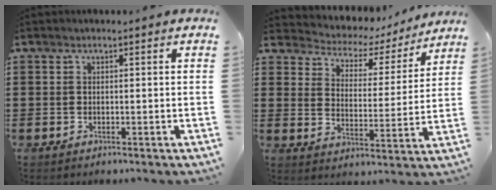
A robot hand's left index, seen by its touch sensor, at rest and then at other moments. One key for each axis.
{"total": 3.9, "fx": 3.7, "fy": 1.3, "fz": 0.5, "tx": -0.036, "ty": -0.032, "tz": 0.054}